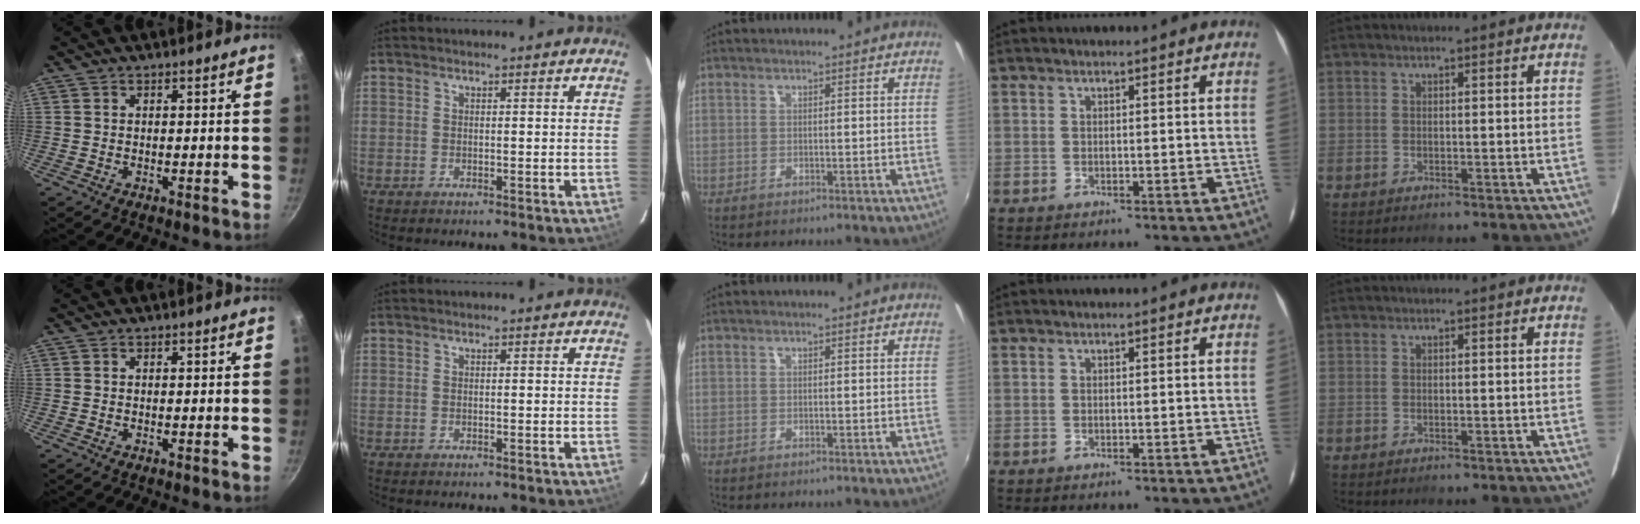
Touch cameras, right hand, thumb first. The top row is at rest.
{}